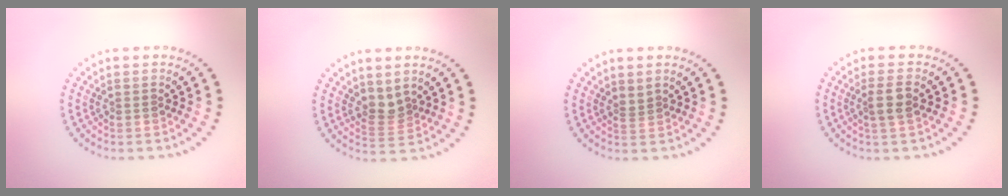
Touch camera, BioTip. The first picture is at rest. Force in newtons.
{"total": 2.1, "press": 1.6, "slide": 1.4}
{"total": 0.7, "press": 0.4, "slide": 0.6}
{"total": 2.1, "press": 1.8, "slide": 1.0}